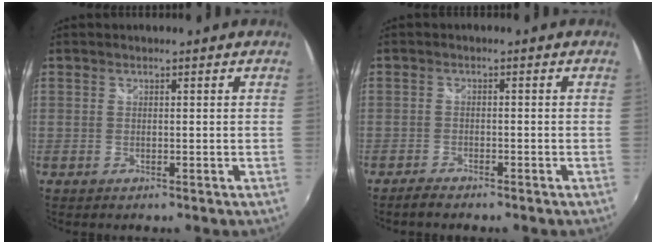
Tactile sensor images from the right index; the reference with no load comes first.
{"total": 2.7, "force": [-2.5, 0.6, 0.9], "torque": [-0.032, -0.005, -0.045]}